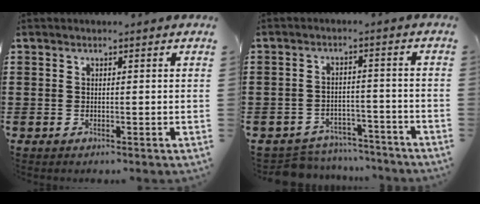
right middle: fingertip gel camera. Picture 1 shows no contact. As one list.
[{"total": 5.0, "force": [-4.9, 0.9, 0.0], "torque": [-0.002, 0.013, -0.102]}]